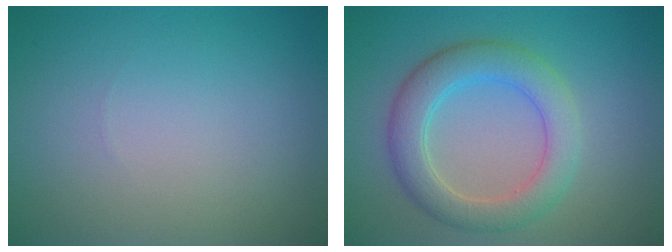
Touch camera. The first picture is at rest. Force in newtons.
{"total": 4.9, "press": 4.9, "slide": 0.4}